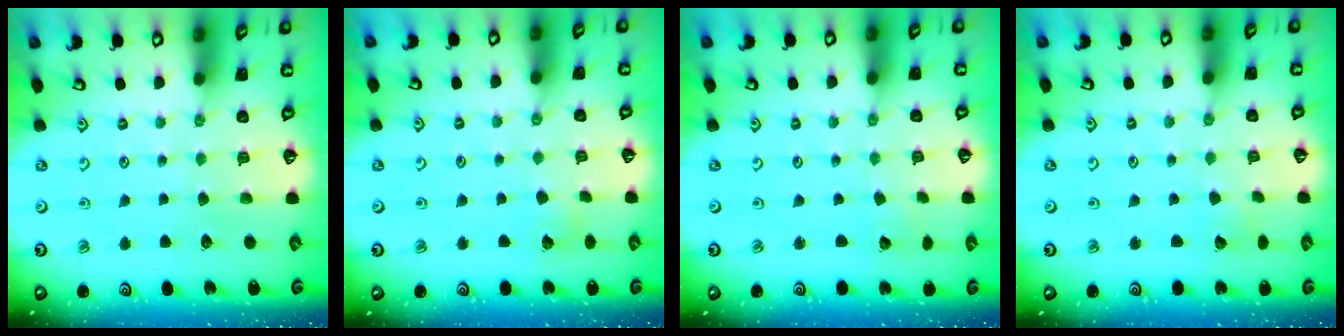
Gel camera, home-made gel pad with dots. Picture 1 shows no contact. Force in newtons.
{"total": 2.5, "press": 2.5, "slide": 0.3}
{"total": 1.4, "press": 1.4, "slide": 0.1}
{"total": 2.4, "press": 2.4, "slide": 0.2}